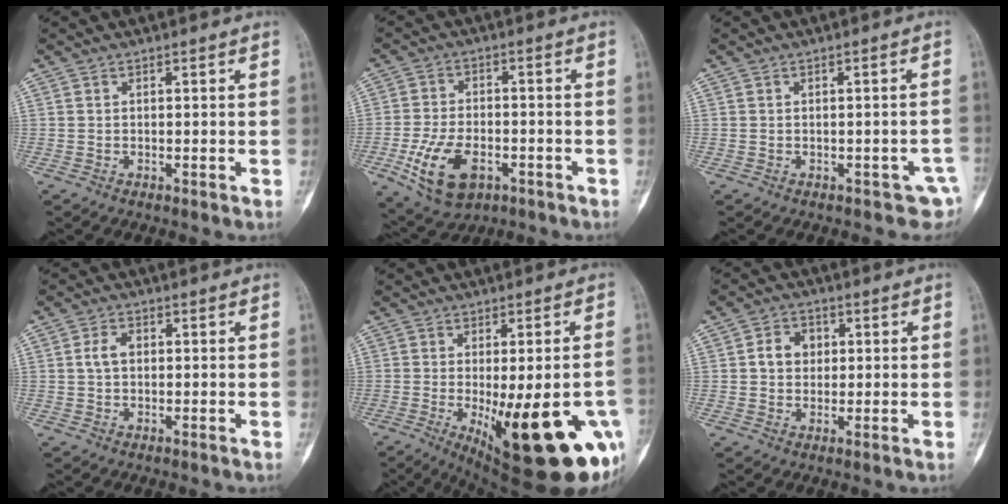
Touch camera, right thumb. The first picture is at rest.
{"total": 11.9, "force": [-4.5, 6.8, 8.7], "torque": [-0.161, 0.010, -0.069]}
{"total": 3.7, "force": [-1.7, 2.3, 2.3], "torque": [-0.007, 0.012, -0.019]}
{"total": 2.8, "force": [0.3, 1.8, 2.2], "torque": [-0.046, 0.009, 0.003]}
{"total": 23.8, "force": [-7.8, 7.7, 21.1], "torque": [-0.229, -0.018, -0.084]}
{"total": 5.1, "force": [0.8, 4.2, 2.8], "torque": [-0.026, 0.008, 0.010]}